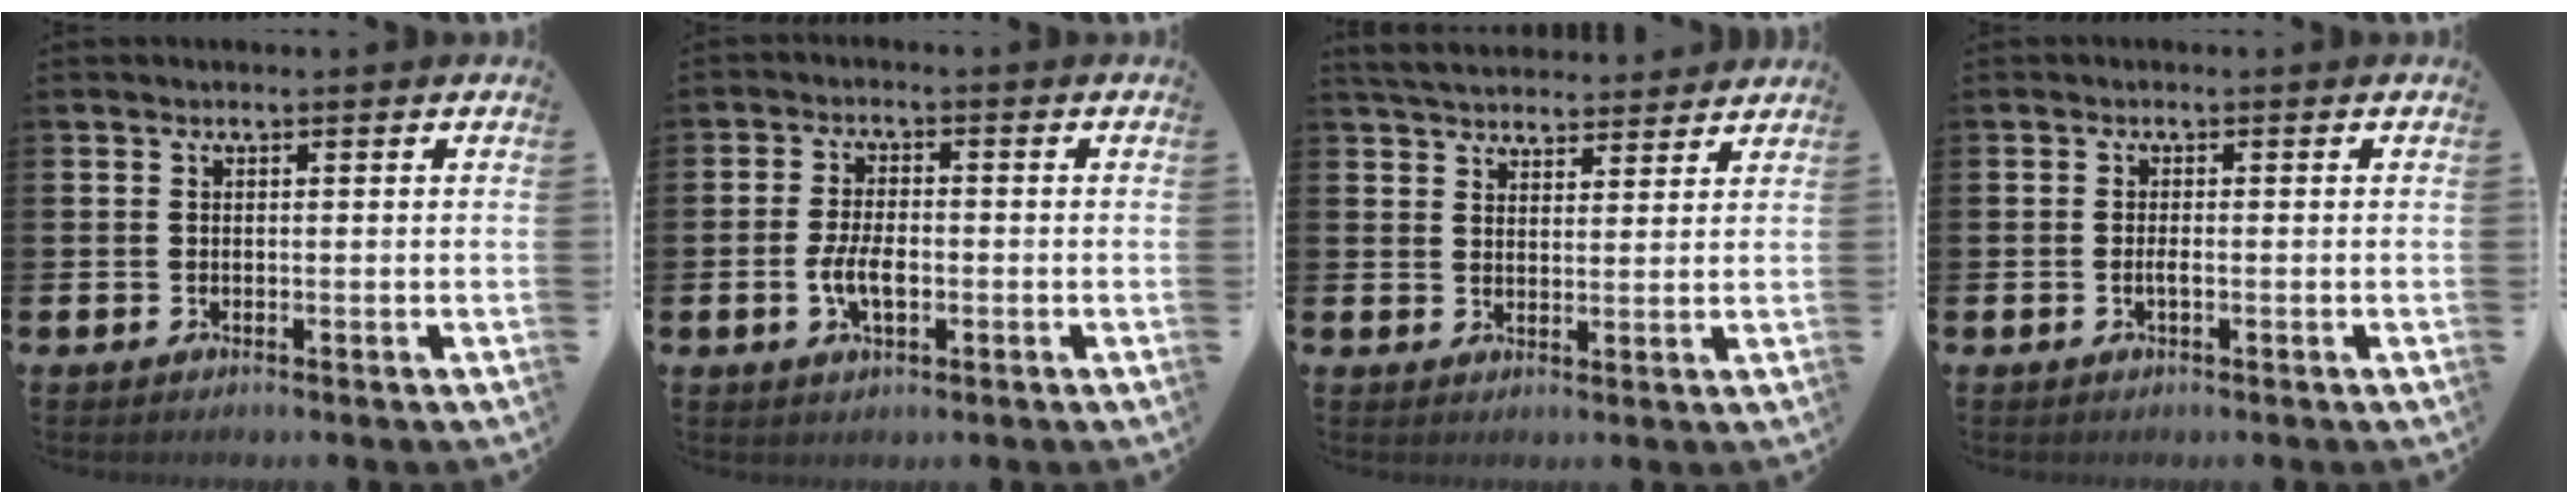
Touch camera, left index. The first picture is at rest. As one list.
[{"total": 4.3, "force": [-0.9, 2.1, 3.7], "torque": [-0.066, 0.001, -0.018]}, {"total": 5.1, "force": [5.0, 1.0, 0.5], "torque": [-0.021, -0.025, 0.090]}, {"total": 0.7, "force": [-0.3, 0.1, 0.6], "torque": [-0.013, -0.003, -0.004]}]